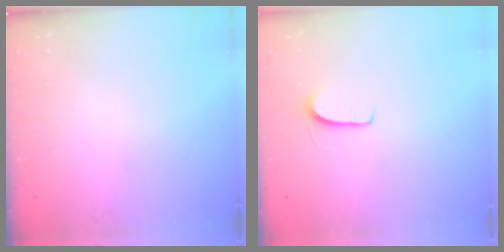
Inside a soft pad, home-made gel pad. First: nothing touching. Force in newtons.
{"total": 5.1, "press": 5.0, "slide": 0.5}